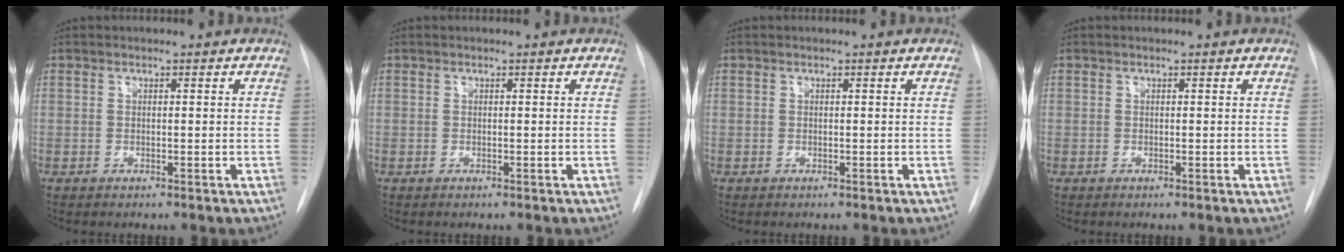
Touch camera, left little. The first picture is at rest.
{"total": 0.0}
{"total": 0.0}
{"total": 0.0}